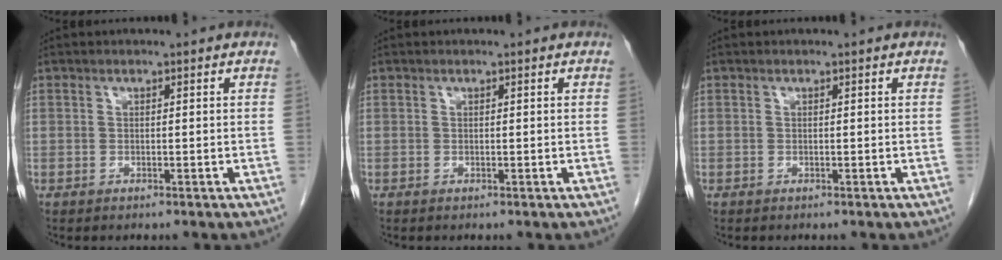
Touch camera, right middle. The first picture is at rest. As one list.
[{"total": 0.0}, {"total": 0.0}]